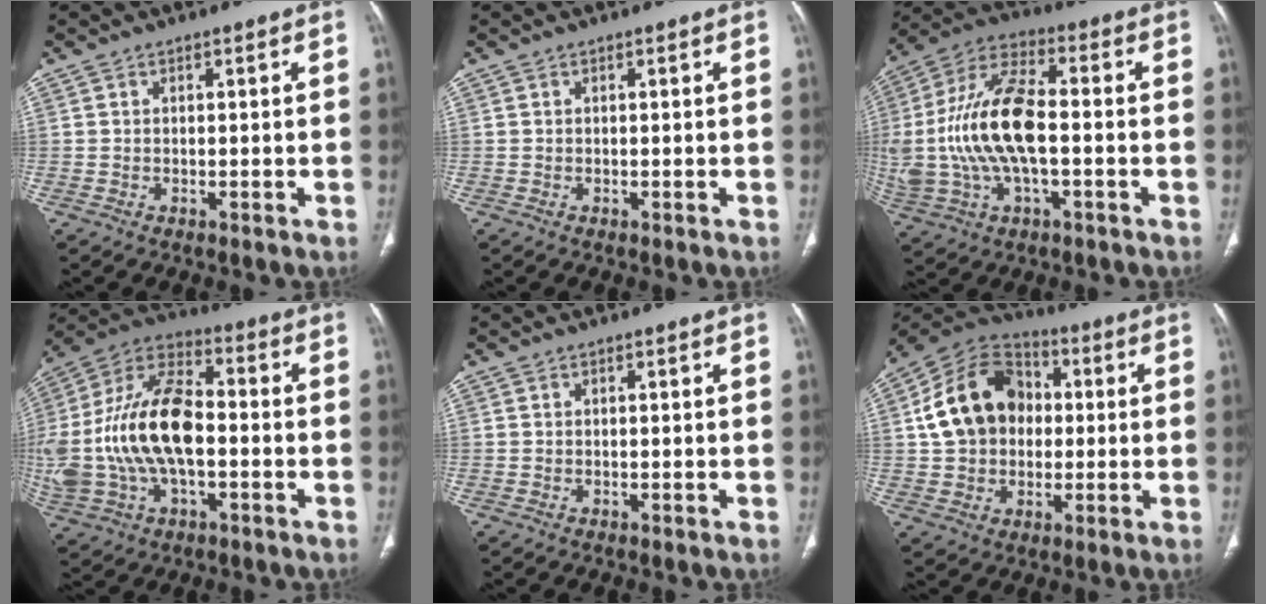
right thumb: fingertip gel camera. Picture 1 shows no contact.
{"total": 0.0}
{"total": 19.5, "force": [-1.2, 9.4, 17.0], "torque": [-0.370, 0.028, -0.020]}
{"total": 23.4, "force": [-1.9, 13.0, 19.3], "torque": [-0.414, 0.028, -0.030]}
{"total": 0.0}
{"total": 16.6, "force": [1.5, 13.1, 10.1], "torque": [-0.151, 0.025, 0.018]}